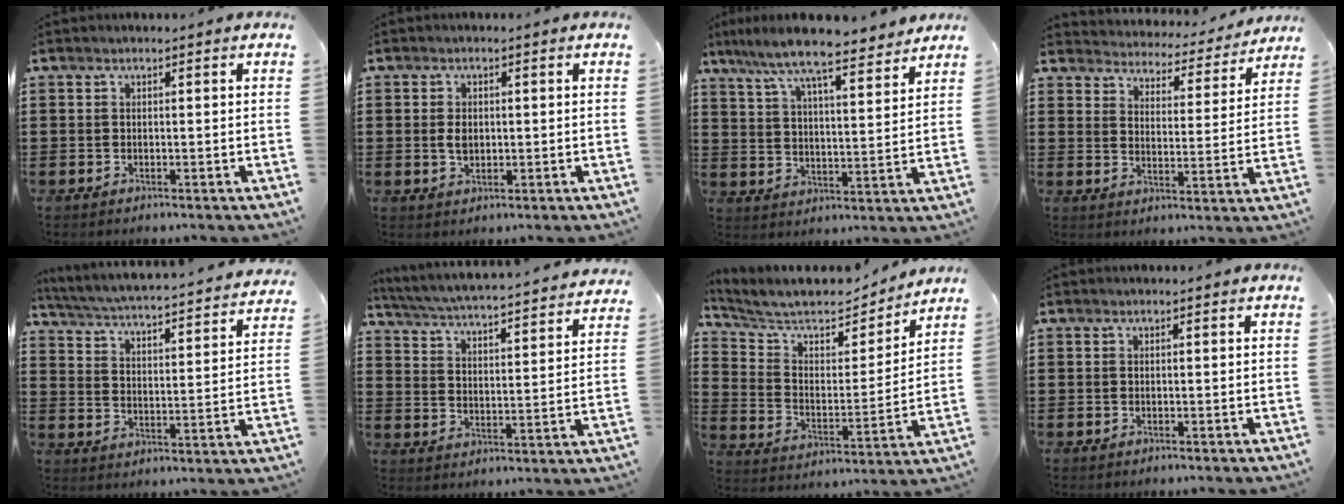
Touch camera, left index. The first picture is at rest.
{"total": 2.6, "force": [0.2, 1.6, 2.0], "torque": [-0.041, 0.004, 0.003]}
{"total": 8.5, "force": [7.5, 0.3, 4.0], "torque": [-0.107, -0.042, 0.126]}
{"total": 3.9, "force": [3.9, 0.3, -0.4], "torque": [-0.020, -0.036, 0.062]}
{"total": 3.7, "force": [3.4, -0.6, 1.3], "torque": [-0.045, -0.035, 0.046]}
{"total": 4.2, "force": [3.9, -0.6, 1.3], "torque": [-0.047, -0.037, 0.058]}
{"total": 7.7, "force": [6.7, 2.6, 2.9], "torque": [-0.083, -0.047, 0.112]}
{"total": 0.0}